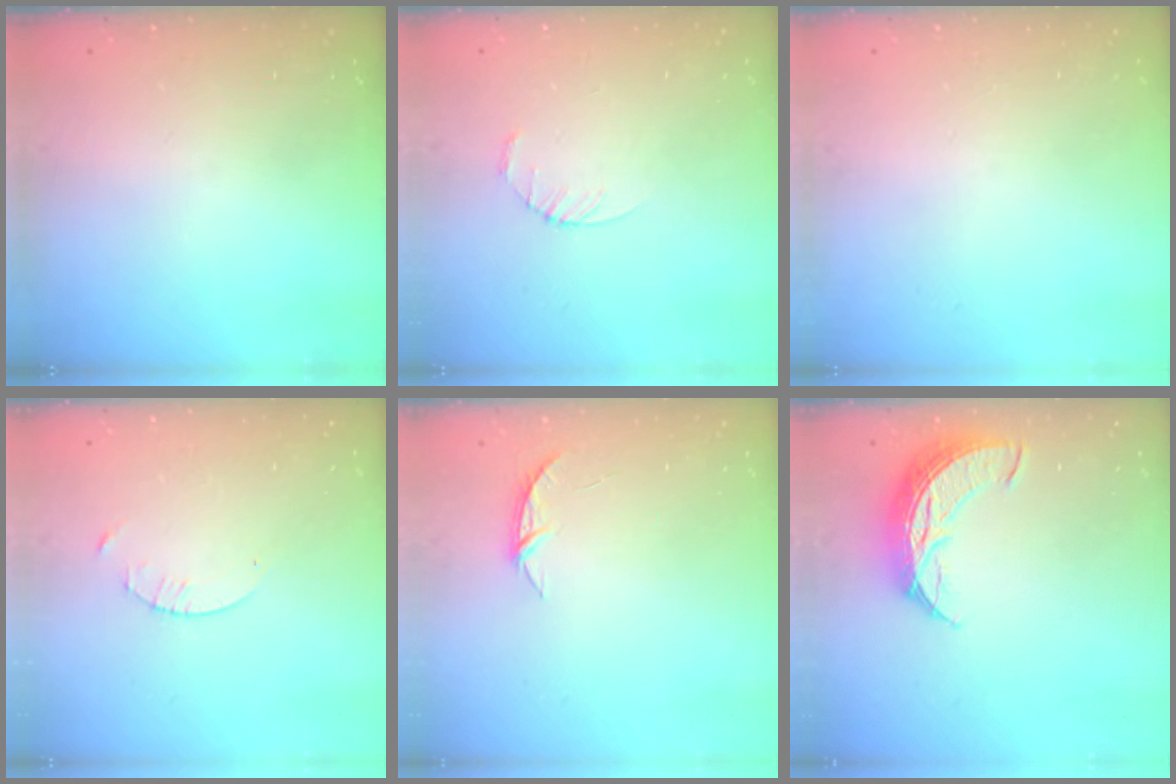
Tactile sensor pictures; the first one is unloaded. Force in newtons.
{"total": 3.4, "press": 3.3, "slide": 0.4}
{"total": 0.0}
{"total": 1.3, "press": 1.3, "slide": 0.2}
{"total": 4.2, "press": 4.2, "slide": 0.5}
{"total": 9.8, "press": 9.8, "slide": 0.9}